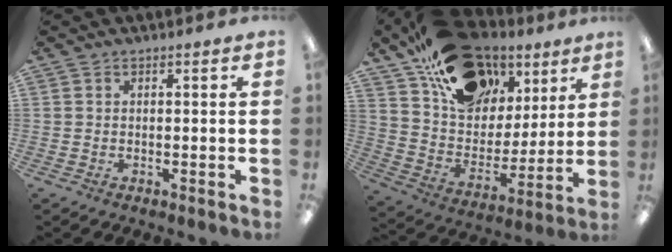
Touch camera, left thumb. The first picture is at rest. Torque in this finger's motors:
{"motor_torque": [2.45, 2.56, 1.55, -1.21, 0.25]}